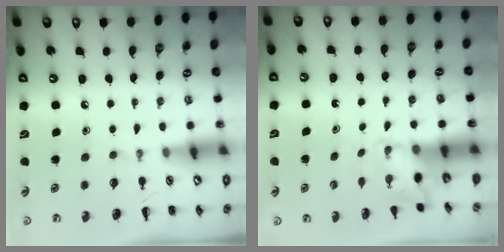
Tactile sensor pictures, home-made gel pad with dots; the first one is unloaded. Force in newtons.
{"total": 1.7, "press": 1.6, "slide": 0.5}